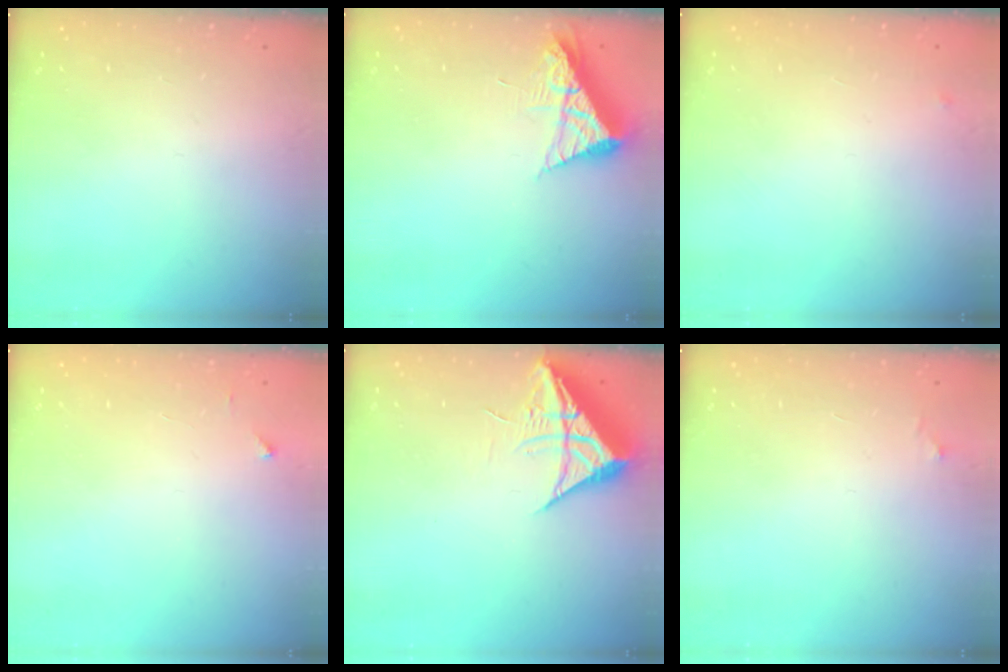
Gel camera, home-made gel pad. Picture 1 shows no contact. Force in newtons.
{"total": 8.1, "press": 8.1, "slide": 0.8}
{"total": 2.5, "press": 2.4, "slide": 0.4}
{"total": 2.0, "press": 2.0, "slide": 0.2}
{"total": 10.0, "press": 9.9, "slide": 1.0}
{"total": 3.3, "press": 3.2, "slide": 0.5}